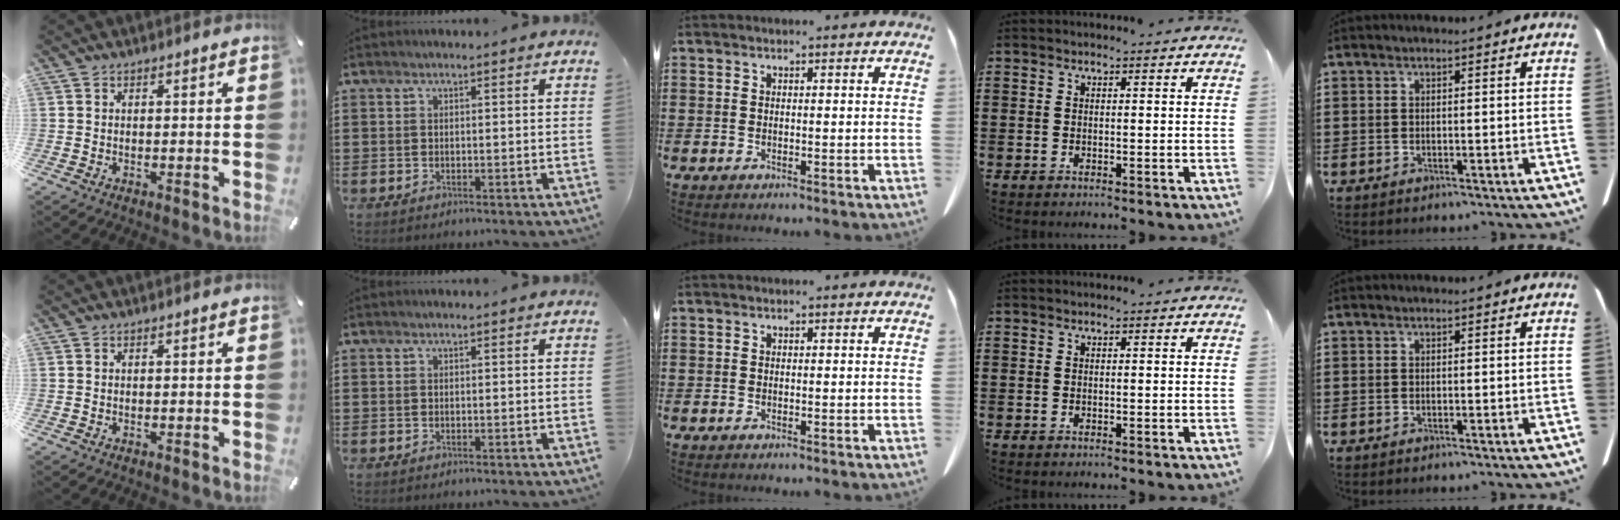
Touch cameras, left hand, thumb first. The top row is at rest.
{}